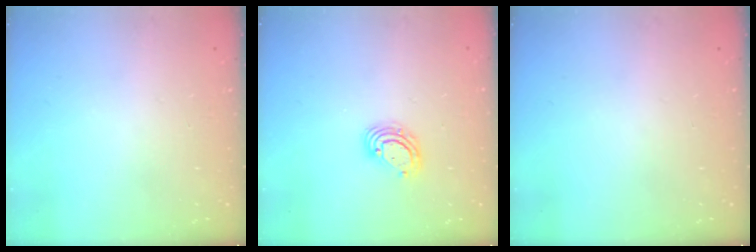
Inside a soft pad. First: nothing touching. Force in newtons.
{"total": 5.7, "press": 5.6, "slide": 0.8}
{"total": 0.0}